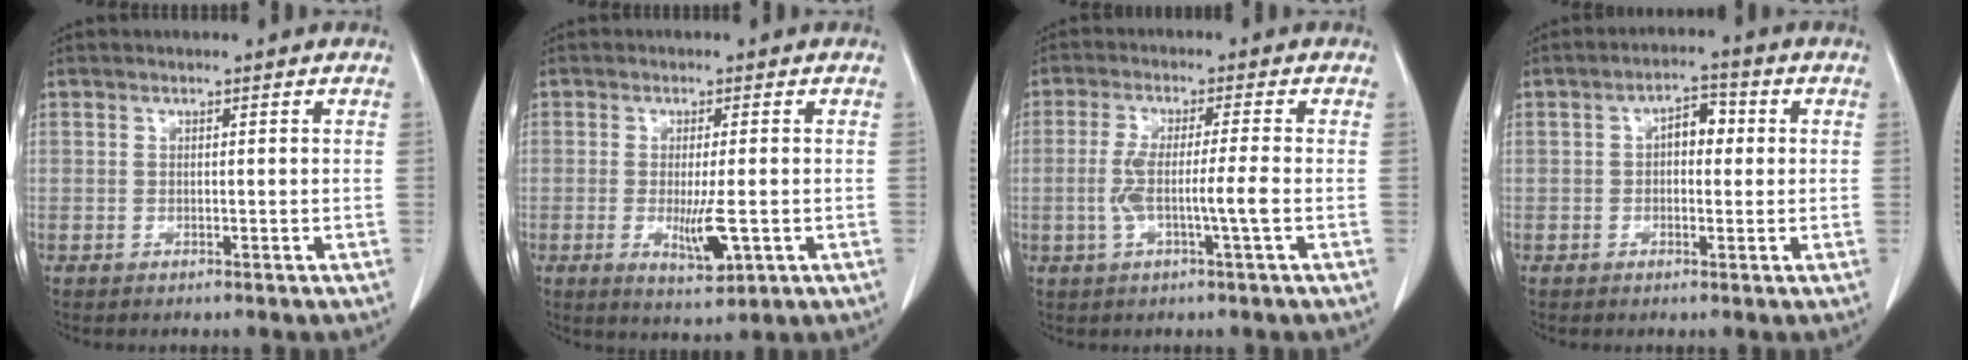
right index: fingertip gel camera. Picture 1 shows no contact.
{"total": 5.6, "force": [-1.4, 1.2, 5.3], "torque": [-0.091, -0.013, -0.016]}
{"total": 5.8, "force": [-1.3, -0.4, 5.7], "torque": [-0.118, 0.001, -0.024]}
{"total": 4.1, "force": [0.4, 2.2, 3.4], "torque": [-0.052, 0.019, 0.004]}